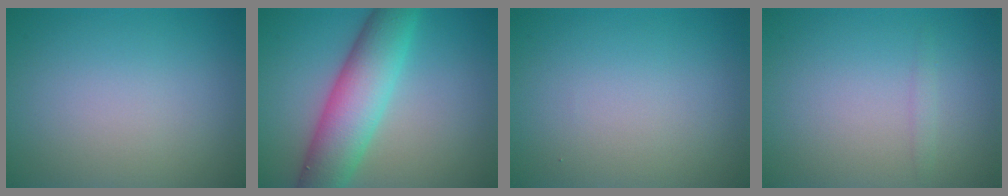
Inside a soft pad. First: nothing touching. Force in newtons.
{"total": 7.8, "press": 7.7, "slide": 0.5}
{"total": 0.0}
{"total": 0.8, "press": 0.8, "slide": 0.0}